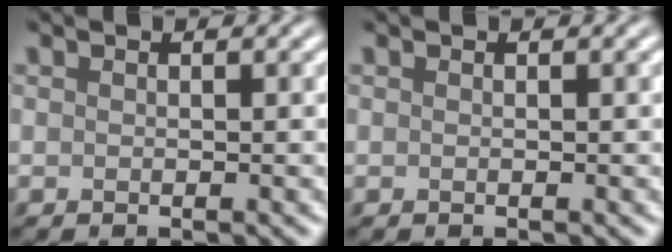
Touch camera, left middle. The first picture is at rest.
{"total": 0.0}